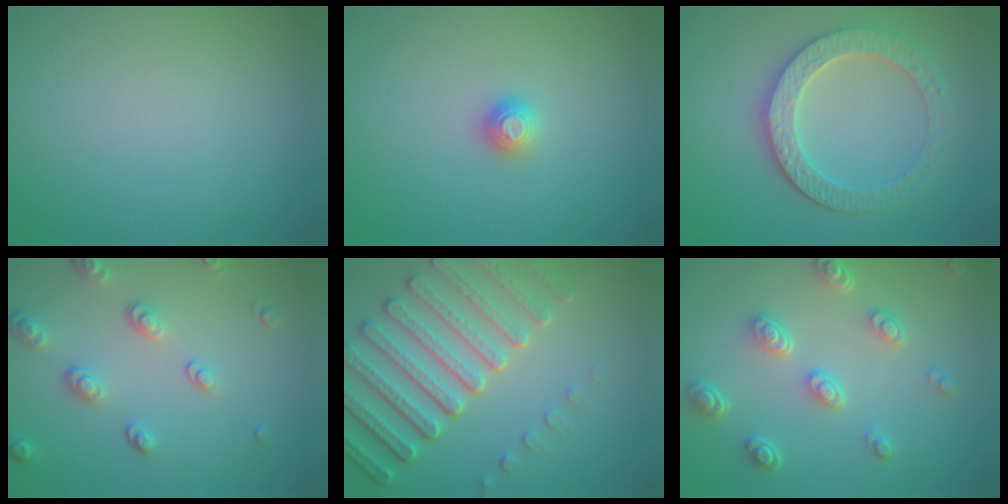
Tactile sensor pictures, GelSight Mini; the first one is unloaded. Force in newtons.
{"total": 1.2, "press": 1.1, "slide": 0.3}
{"total": 4.6, "press": 4.1, "slide": 2.1}
{"total": 3.4, "press": 2.7, "slide": 2.2}
{"total": 7.5, "press": 5.6, "slide": 5.0}
{"total": 4.5, "press": 3.4, "slide": 2.9}